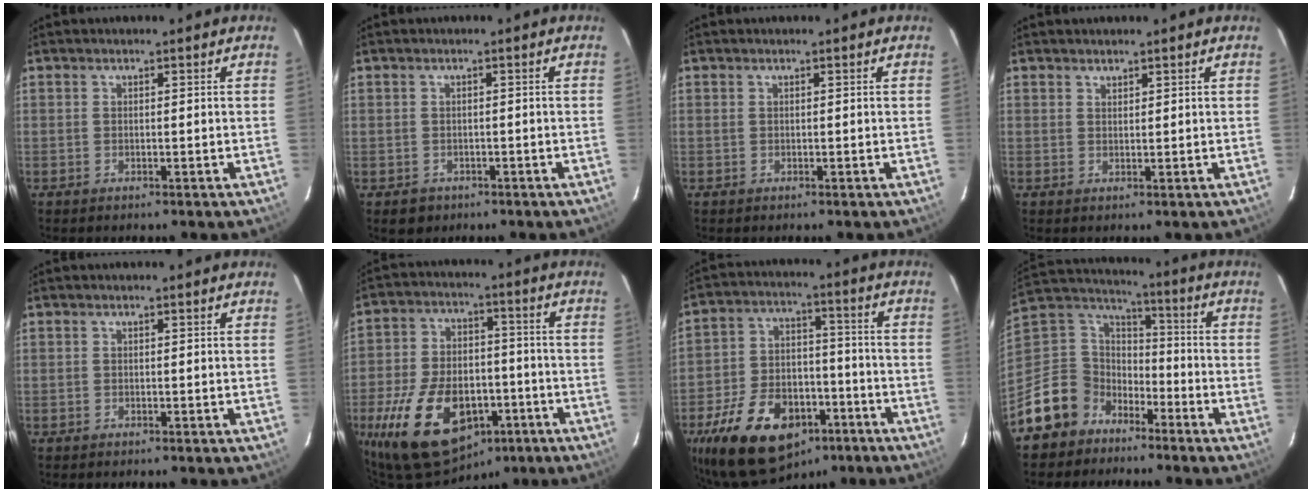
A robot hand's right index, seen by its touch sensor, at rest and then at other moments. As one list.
[{"total": 3.1, "force": [-1.1, 2.8, 0.6], "torque": [-0.012, 0.001, -0.011]}, {"total": 0.0}, {"total": 0.9, "force": [0.8, 0.4, 0.1], "torque": [-0.002, 0.001, 0.016]}, {"total": 0.0}, {"total": 21.1, "force": [-10.0, 12.5, 13.7], "torque": [-0.287, -0.003, -0.150]}, {"total": 21.1, "force": [-12.1, 12.8, 11.6], "torque": [-0.248, 0.011, -0.182]}, {"total": 12.7, "force": [-8.5, 9.3, 1.6], "torque": [-0.058, 0.050, -0.157]}]